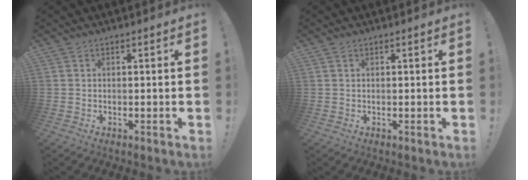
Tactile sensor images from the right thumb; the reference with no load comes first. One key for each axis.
{"total": 0.6, "fx": 0.3, "fy": 0.0, "fz": 0.5, "tx": -0.012, "ty": 0.002, "tz": 0.007}